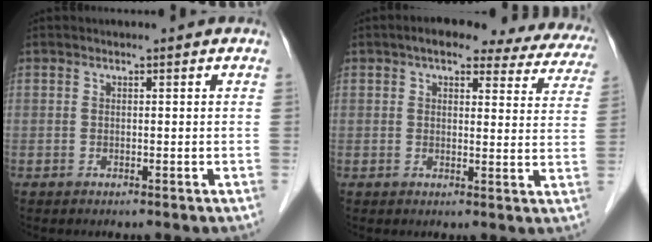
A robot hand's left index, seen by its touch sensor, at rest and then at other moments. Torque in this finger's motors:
{"motor_torque": [0.69, -0.78, 0.30, 0.04]}